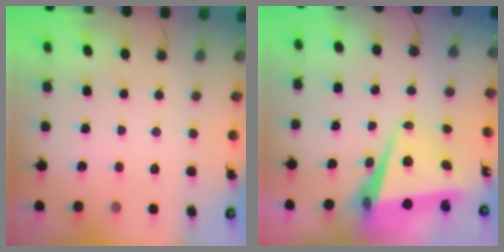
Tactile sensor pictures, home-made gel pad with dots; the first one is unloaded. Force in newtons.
{"total": 8.9, "press": 8.7, "slide": 2.1}